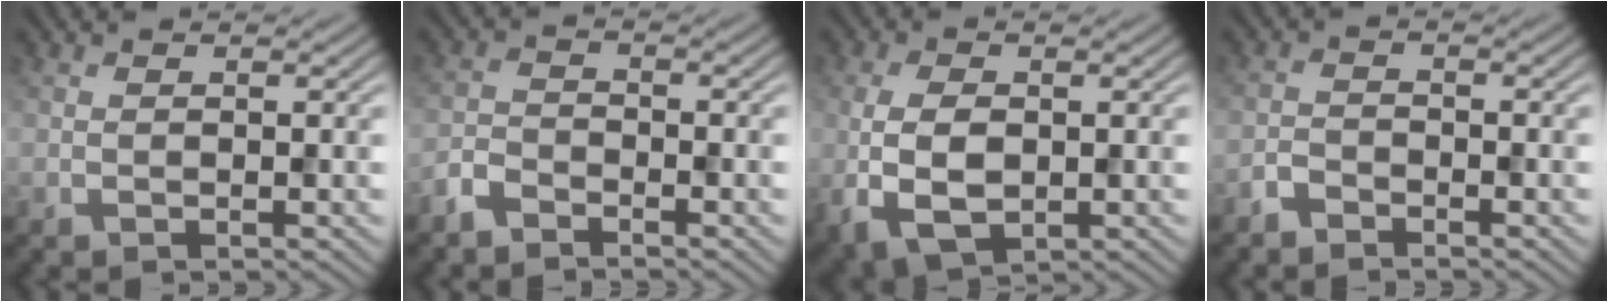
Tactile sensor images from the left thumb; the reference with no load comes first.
{"total": 2.9, "force": [-2.6, 1.0, 0.9], "torque": [-0.020, -0.004, -0.066]}
{"total": 6.1, "force": [-0.5, 3.7, 4.8], "torque": [-0.113, -0.009, -0.008]}
{"total": 2.1, "force": [-1.9, 0.6, 0.6], "torque": [-0.011, 0.000, -0.046]}